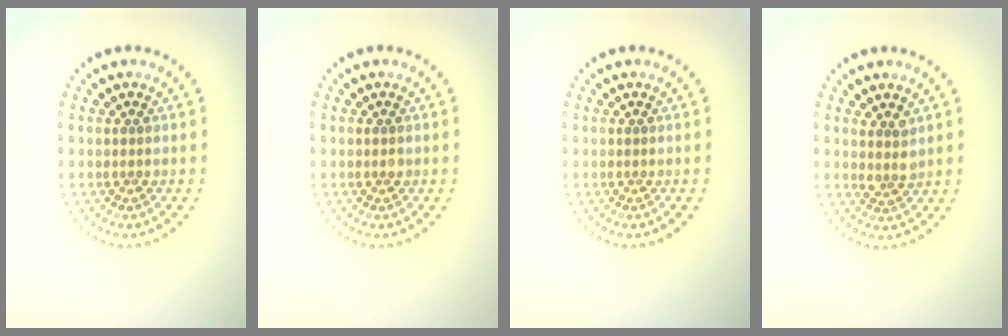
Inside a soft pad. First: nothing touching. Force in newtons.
{"total": 0.5, "press": 0.5, "slide": 0.1}
{"total": 0.0}
{"total": 1.7, "press": 1.4, "slide": 1.0}